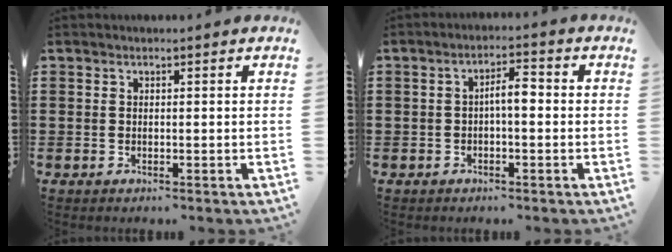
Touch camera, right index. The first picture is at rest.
{"total": 3.1, "force": [-0.4, 0.7, 3.0], "torque": [-0.055, 0.007, -0.010]}